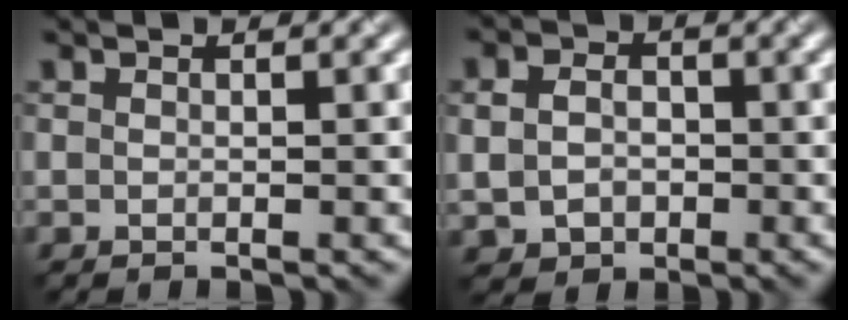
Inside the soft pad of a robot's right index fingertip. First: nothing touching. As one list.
[{"total": 3.4, "force": [-0.3, 2.9, 1.9], "torque": [-0.030, -0.003, -0.004]}]